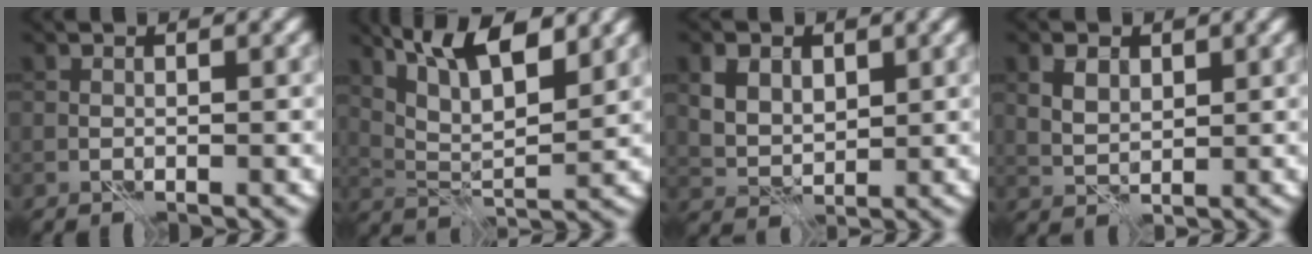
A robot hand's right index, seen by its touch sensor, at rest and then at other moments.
{"total": 7.7, "force": [4.8, 2.5, 5.4], "torque": [-0.096, 0.011, 0.077]}
{"total": 4.4, "force": [1.8, 3.0, 2.6], "torque": [-0.054, 0.004, 0.032]}
{"total": 2.4, "force": [1.1, 1.5, 1.5], "torque": [-0.032, 0.000, 0.021]}